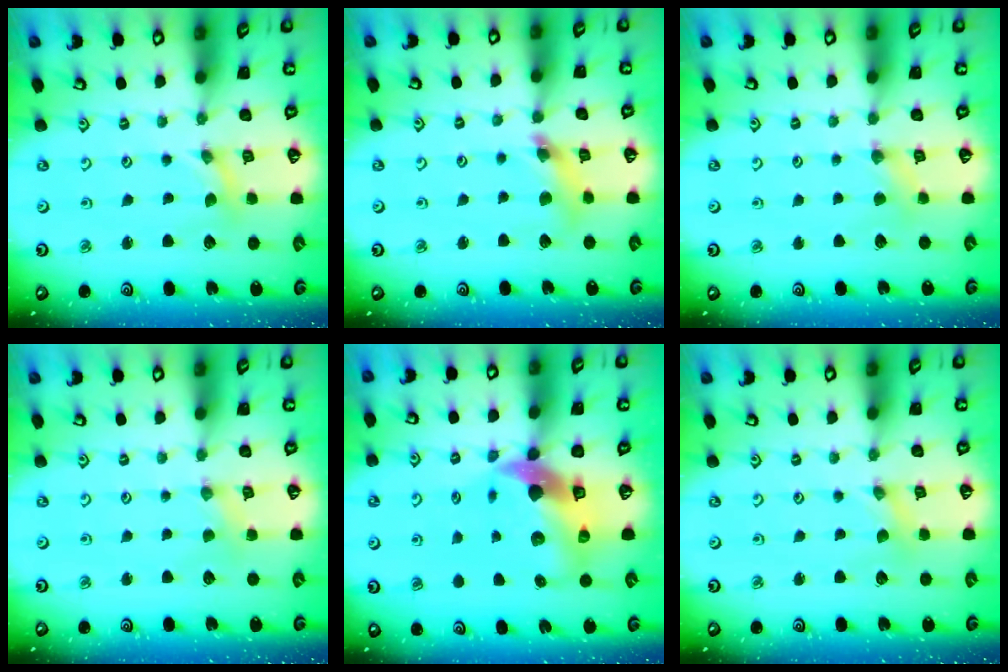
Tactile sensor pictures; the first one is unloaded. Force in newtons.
{"total": 8.9, "press": 8.9, "slide": 1.1}
{"total": 2.8, "press": 2.8, "slide": 0.4}
{"total": 1.8, "press": 1.7, "slide": 0.4}
{"total": 12.5, "press": 12.4, "slide": 1.6}
{"total": 0.0}